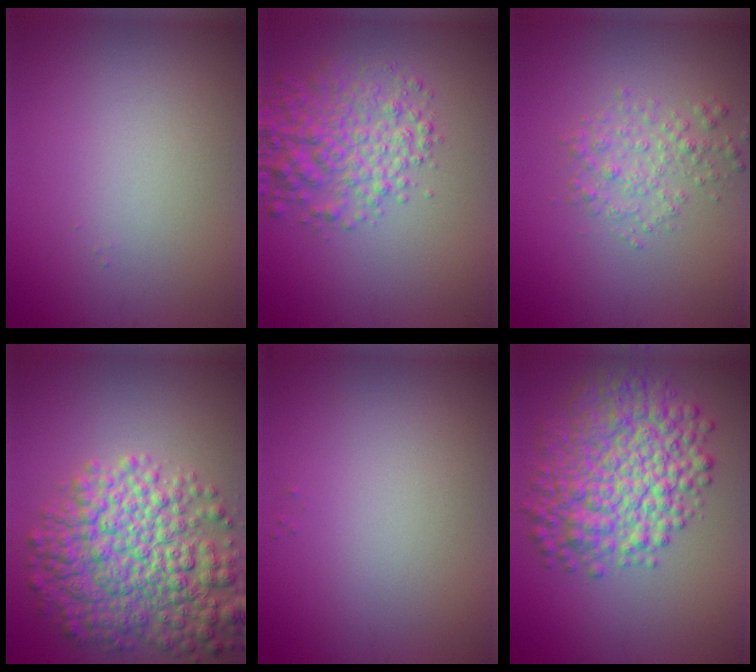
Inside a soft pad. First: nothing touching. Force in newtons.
{"total": 5.5, "press": 5.5, "slide": 0.2}
{"total": 2.4, "press": 2.4, "slide": 0.1}
{"total": 9.1, "press": 9.1, "slide": 0.3}
{"total": 0.0}
{"total": 8.6, "press": 8.6, "slide": 0.1}